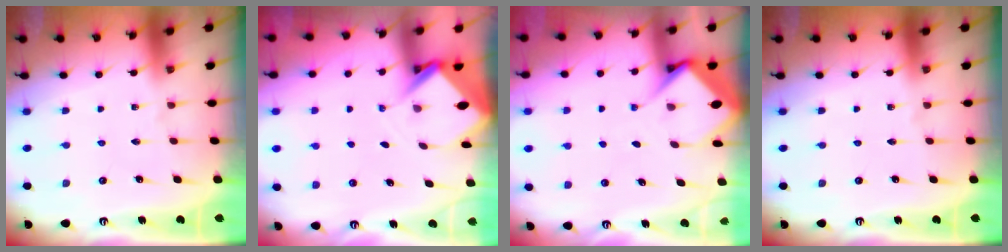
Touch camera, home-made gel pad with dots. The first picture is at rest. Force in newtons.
{"total": 3.7, "press": 3.6, "slide": 0.3}
{"total": 6.8, "press": 6.8, "slide": 0.7}
{"total": 0.0}